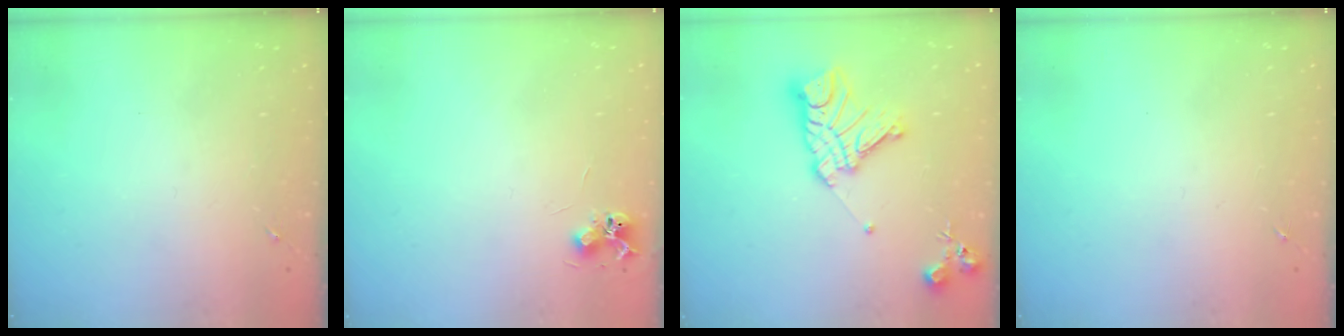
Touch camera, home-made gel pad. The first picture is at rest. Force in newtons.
{"total": 6.5, "press": 6.5, "slide": 0.8}
{"total": 16.1, "press": 16.0, "slide": 1.6}
{"total": 0.0}